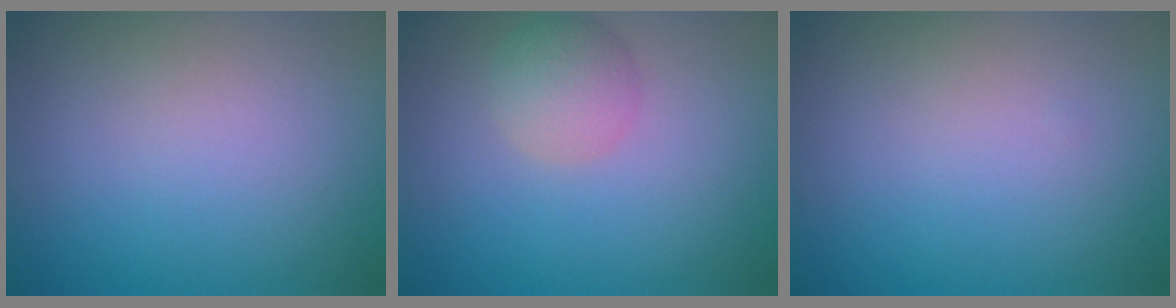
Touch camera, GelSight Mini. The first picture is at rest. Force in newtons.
{"total": 2.5, "press": 2.5, "slide": 0.1}
{"total": 0.0}